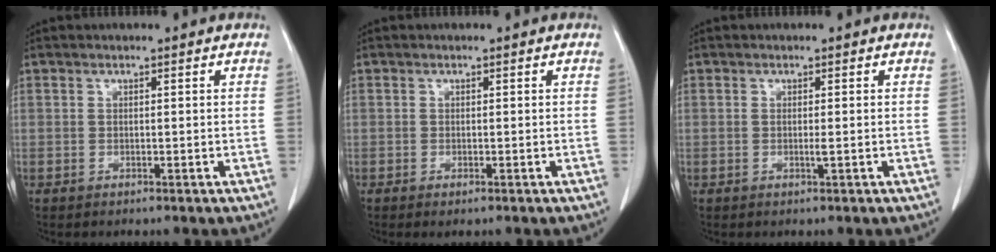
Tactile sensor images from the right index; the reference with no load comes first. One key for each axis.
{"total": 0.9, "fx": -0.6, "fy": 0.2, "fz": 0.7, "tx": -0.011, "ty": -0.003, "tz": -0.007}
{"total": 0.8, "fx": -0.1, "fy": -0.2, "fz": 0.8, "tx": -0.016, "ty": -0.003, "tz": -0.002}